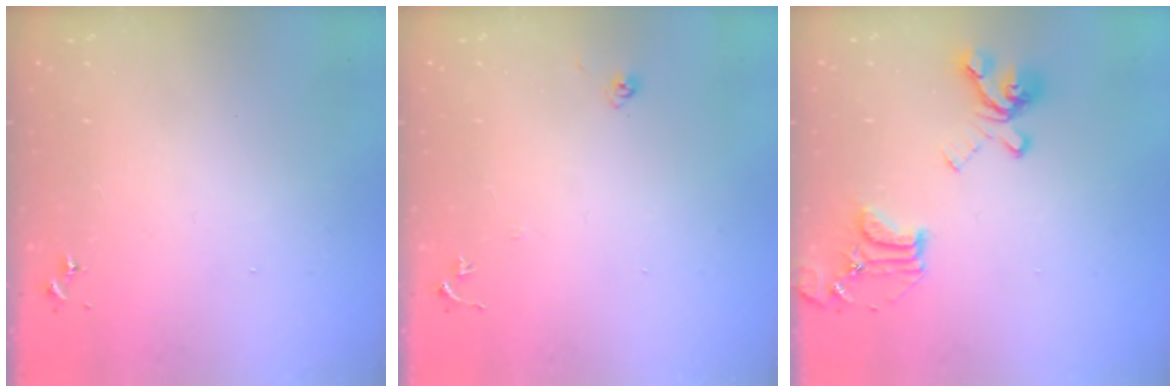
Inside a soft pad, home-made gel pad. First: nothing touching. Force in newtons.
{"total": 6.2, "press": 6.1, "slide": 0.5}
{"total": 18.0, "press": 17.9, "slide": 1.9}